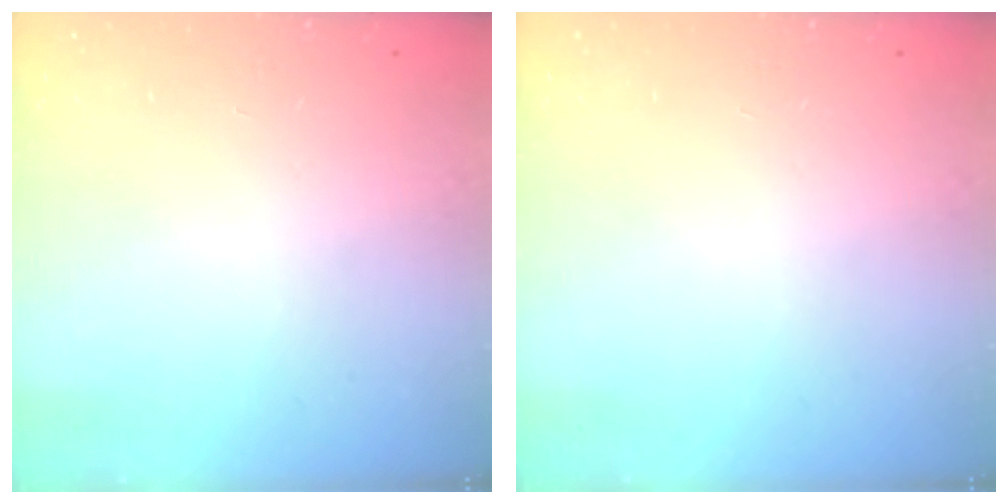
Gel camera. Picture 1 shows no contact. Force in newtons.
{"total": 0.0}